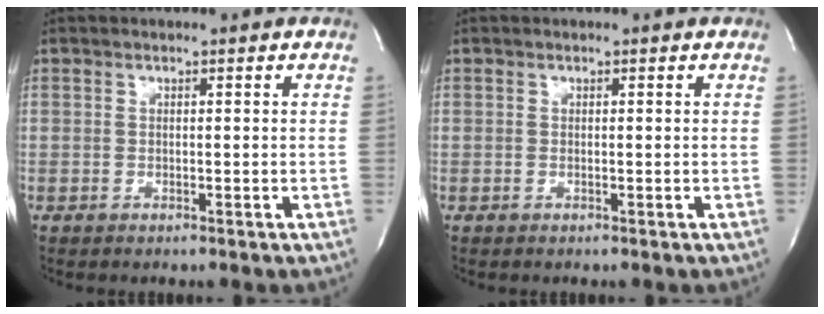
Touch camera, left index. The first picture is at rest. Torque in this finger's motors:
{"motor_torque": [0.00, 0.00, 0.00, -0.01]}